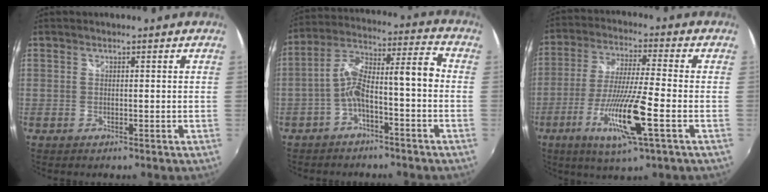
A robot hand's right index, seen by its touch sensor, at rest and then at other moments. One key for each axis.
{"total": 9.8, "fx": -3.0, "fy": 2.1, "fz": 9.1, "tx": -0.172, "ty": 0.030, "tz": -0.047}
{"total": 14.3, "fx": -5.5, "fy": 0.6, "fz": 13.2, "tx": -0.268, "ty": -0.021, "tz": -0.102}